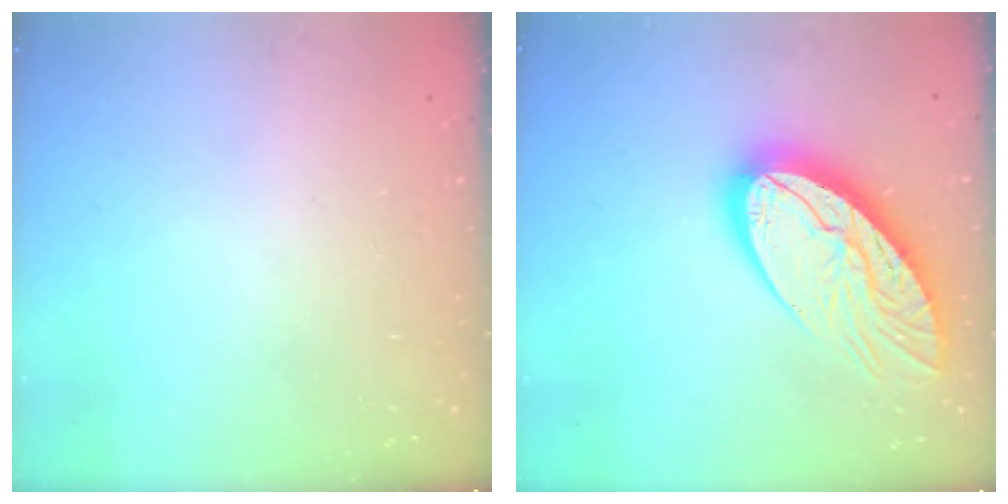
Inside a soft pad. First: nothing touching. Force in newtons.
{"total": 17.9, "press": 17.8, "slide": 1.7}